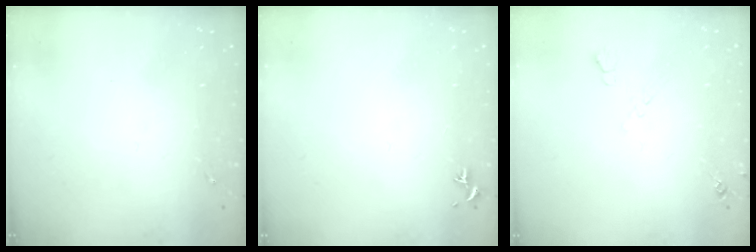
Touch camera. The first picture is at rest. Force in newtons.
{"total": 0.8, "press": 0.7, "slide": 0.3}
{"total": 6.2, "press": 6.2, "slide": 1.0}